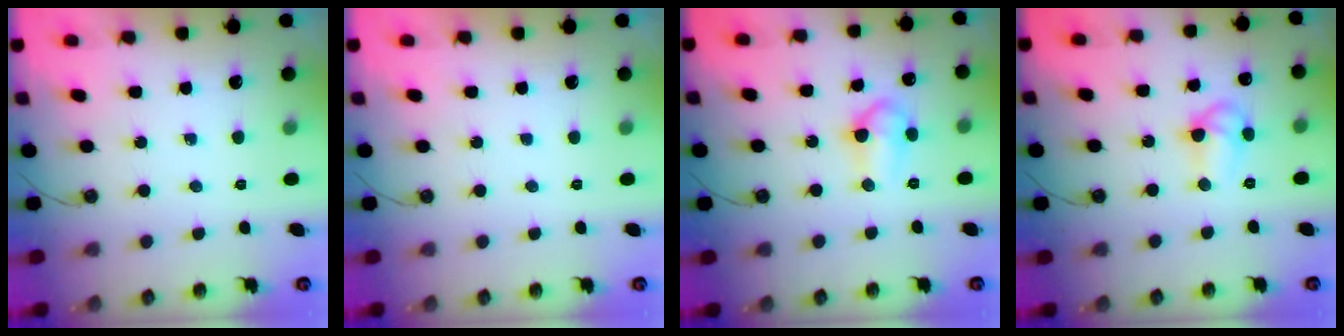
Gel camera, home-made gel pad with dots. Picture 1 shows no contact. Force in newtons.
{"total": 0.0}
{"total": 7.4, "press": 7.3, "slide": 1.3}
{"total": 8.1, "press": 8.1, "slide": 0.7}